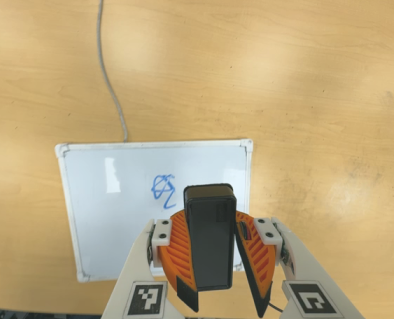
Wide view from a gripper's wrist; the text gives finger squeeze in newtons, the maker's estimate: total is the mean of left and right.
{"total": 8.5, "left": 9.3, "right": 7.6}